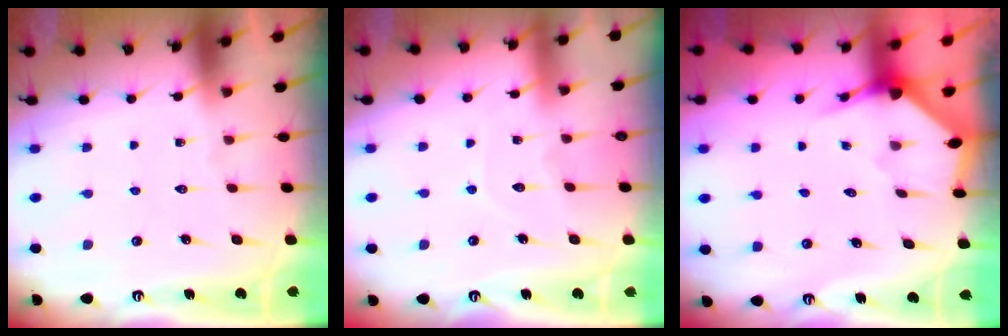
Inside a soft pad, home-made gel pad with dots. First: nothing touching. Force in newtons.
{"total": 5.5, "press": 5.4, "slide": 0.5}
{"total": 2.9, "press": 2.9, "slide": 0.3}